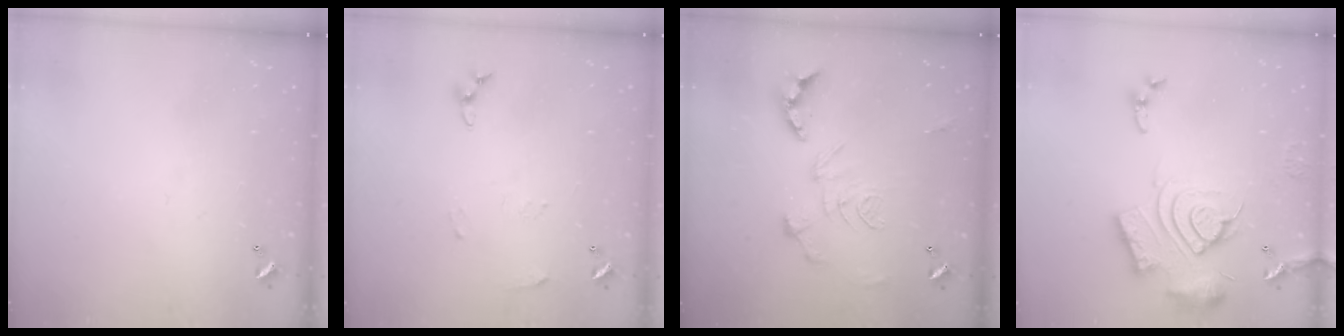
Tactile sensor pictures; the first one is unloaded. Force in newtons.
{"total": 6.4, "press": 6.4, "slide": 0.7}
{"total": 2.9, "press": 2.3, "slide": 1.7}
{"total": 19.5, "press": 19.4, "slide": 2.0}